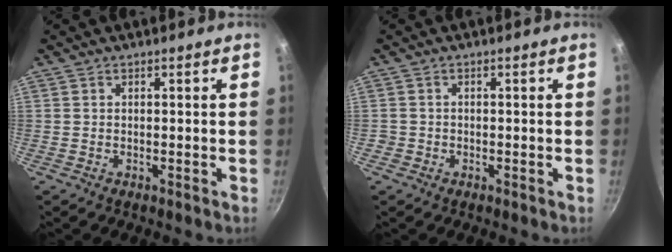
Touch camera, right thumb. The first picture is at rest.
{"total": 1.2, "force": [-0.5, 1.0, 0.1], "torque": [-0.001, 0.004, -0.009]}